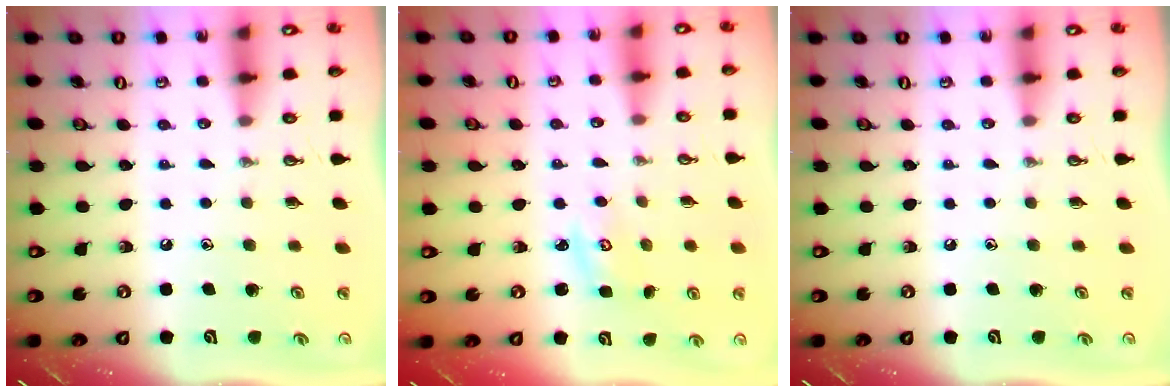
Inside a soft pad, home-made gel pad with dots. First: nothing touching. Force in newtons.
{"total": 3.1, "press": 3.1, "slide": 0.4}
{"total": 0.0}